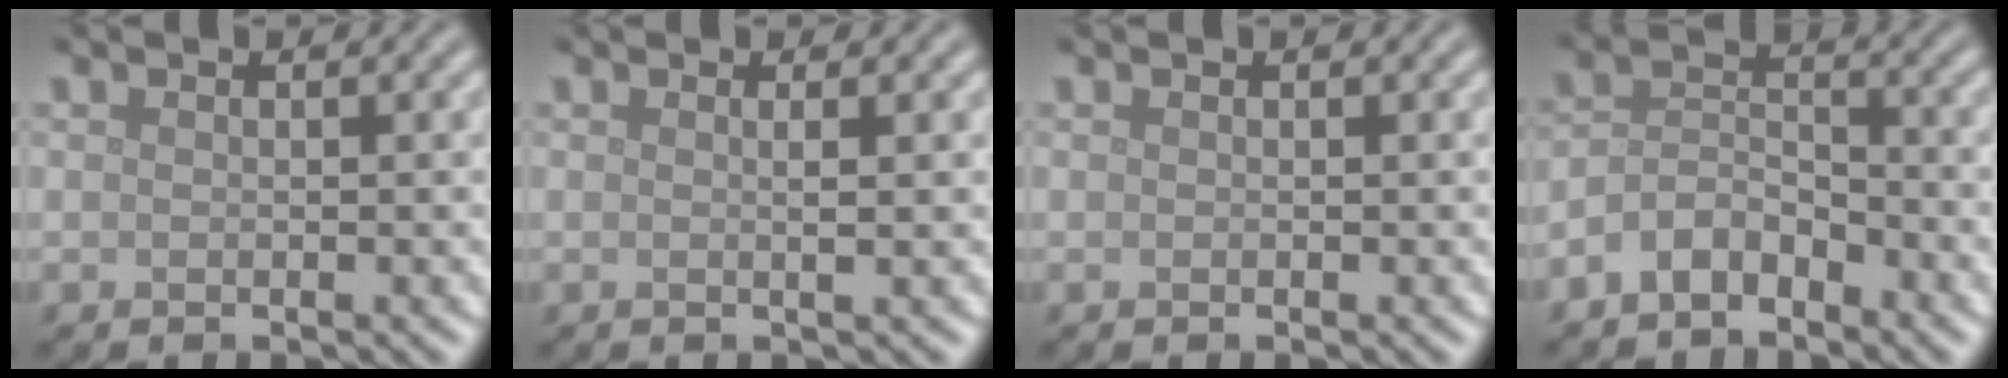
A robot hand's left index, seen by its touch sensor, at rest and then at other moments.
{"total": 1.2, "force": [0.2, 0.4, 1.2], "torque": [-0.015, 0.003, -0.002]}
{"total": 0.0}
{"total": 3.5, "force": [-2.5, 1.6, 1.8], "torque": [-0.034, 0.010, -0.056]}